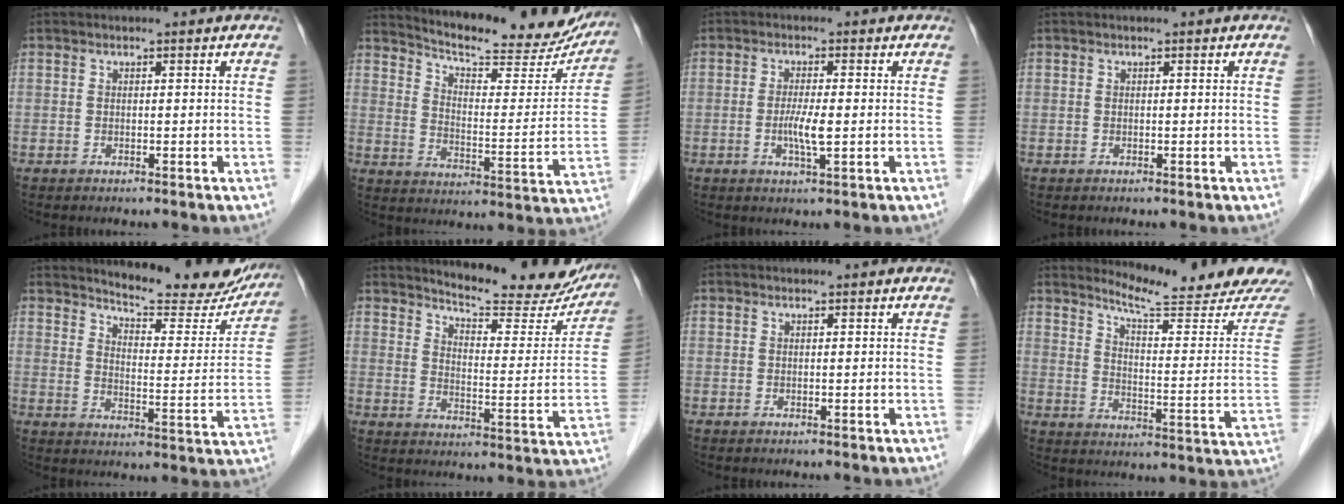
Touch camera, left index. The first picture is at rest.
{"total": 23.2, "force": [21.0, 4.6, 8.7], "torque": [-0.114, -0.047, 0.266]}
{"total": 3.6, "force": [-0.6, 0.5, 3.5], "torque": [-0.064, -0.008, -0.009]}
{"total": 0.0}
{"total": 18.9, "force": [17.3, 3.9, 6.5], "torque": [-0.071, -0.055, 0.211]}
{"total": 20.5, "force": [18.6, 4.1, 7.5], "torque": [-0.088, -0.058, 0.228]}
{"total": 0.9, "force": [0.8, 0.3, 0.1], "torque": [-0.002, 0.008, 0.013]}
{"total": 17.3, "force": [16.5, -0.7, 5.3], "torque": [-0.079, -0.101, 0.210]}